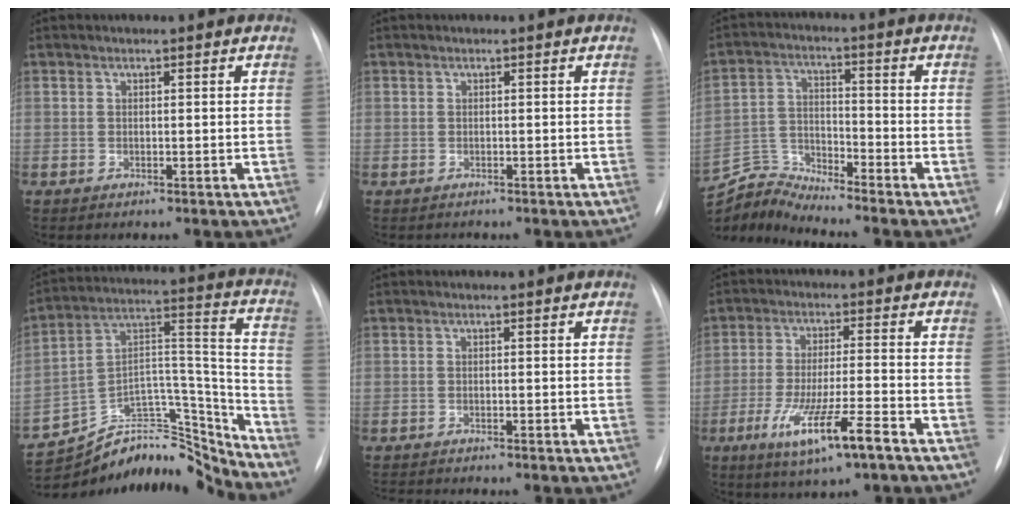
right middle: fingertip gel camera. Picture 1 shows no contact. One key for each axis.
{"total": 1.1, "fx": -0.7, "fy": 0.8, "fz": -0.2, "tx": -0.006, "ty": 0.004, "tz": -0.014}
{"total": 7.6, "fx": -7.3, "fy": -1.6, "fz": -1.0, "tx": 0.005, "ty": 0.013, "tz": -0.138}
{"total": 18.7, "fx": -18.0, "fy": 4.5, "fz": 2.9, "tx": -0.037, "ty": 0.085, "tz": -0.282}
{"total": 1.5, "fx": -1.5, "fy": -0.3, "fz": 0.1, "tx": 0.000, "ty": -0.006, "tz": -0.025}
{"total": 10.1, "fx": -5.3, "fy": 0.5, "fz": 8.6, "tx": -0.165, "ty": -0.024, "tz": -0.090}